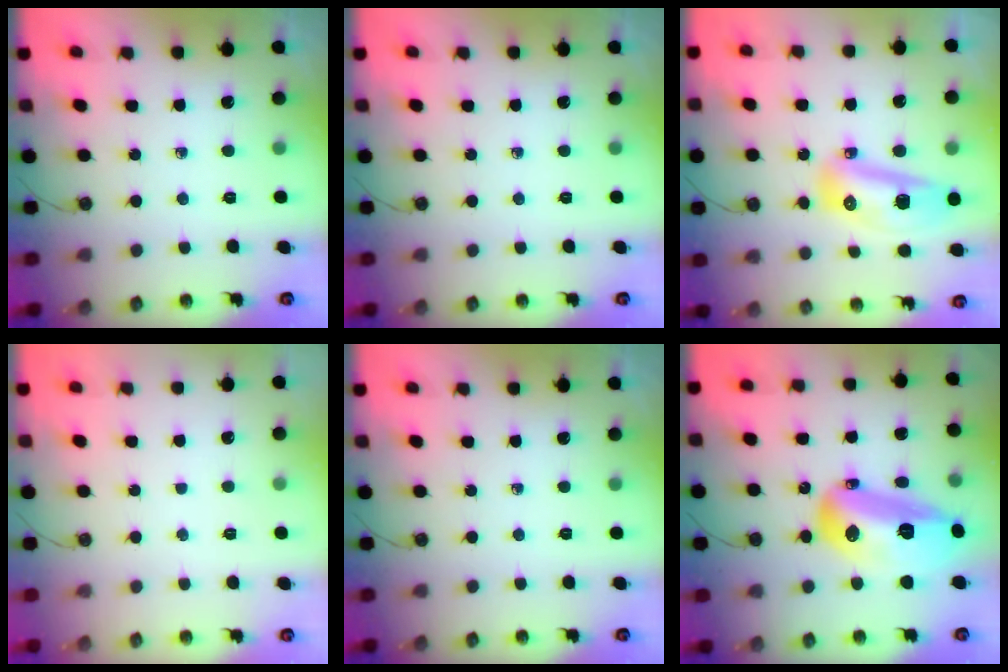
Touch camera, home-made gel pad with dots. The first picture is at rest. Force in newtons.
{"total": 0.0}
{"total": 15.1, "press": 13.9, "slide": 5.9}
{"total": 1.3, "press": 1.3, "slide": 0.1}
{"total": 0.0}
{"total": 20.4, "press": 20.3, "slide": 2.1}